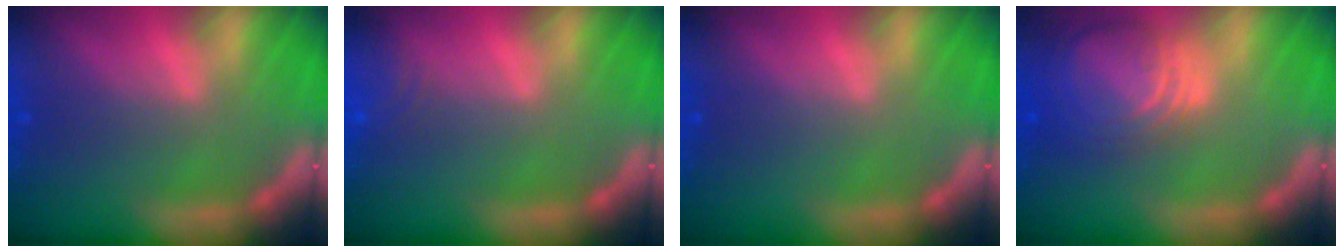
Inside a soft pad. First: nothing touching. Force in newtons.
{"total": 3.0}
{"total": 0.0}
{"total": 8.0}